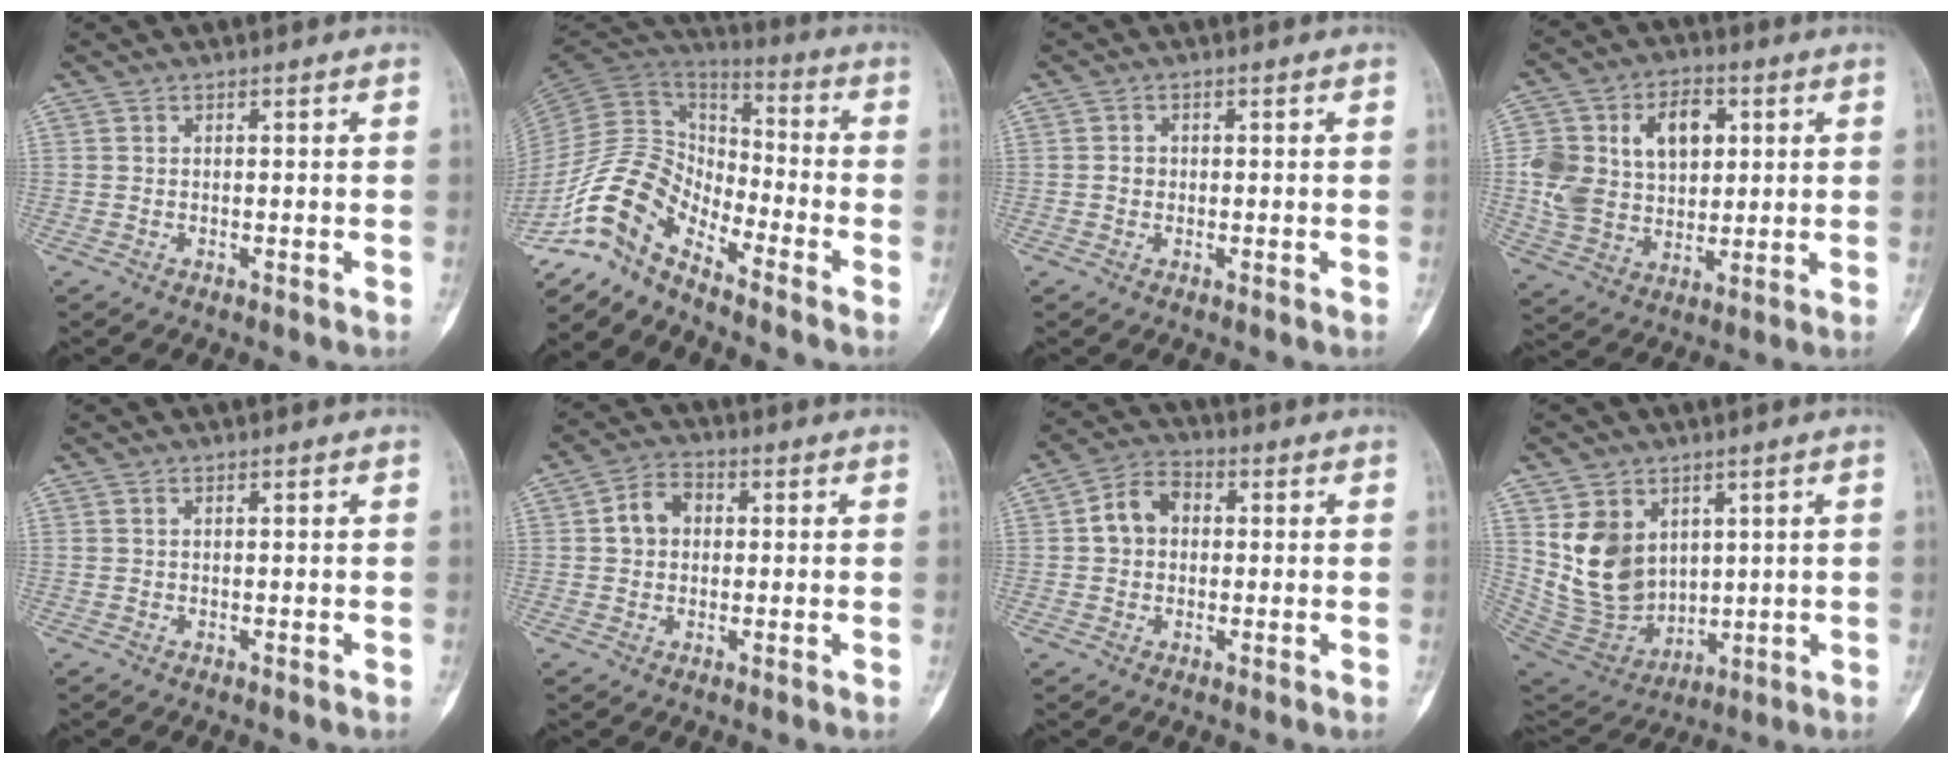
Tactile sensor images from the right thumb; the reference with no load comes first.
{"total": 12.9, "force": [-9.8, 5.6, 6.3], "torque": [-0.122, 0.095, -0.198]}
{"total": 1.3, "force": [-0.1, 1.2, 0.5], "torque": [-0.003, 0.005, -0.004]}
{"total": 16.3, "force": [3.4, 11.5, 11.0], "torque": [-0.163, 0.008, 0.067]}
{"total": 0.0}
{"total": 5.8, "force": [0.7, 4.6, 3.4], "torque": [-0.047, 0.013, 0.005]}
{"total": 6.9, "force": [0.6, 5.5, 4.2], "torque": [-0.061, 0.019, 0.002]}
{"total": 13.3, "force": [4.0, 10.3, 7.5], "torque": [-0.104, -0.028, 0.107]}